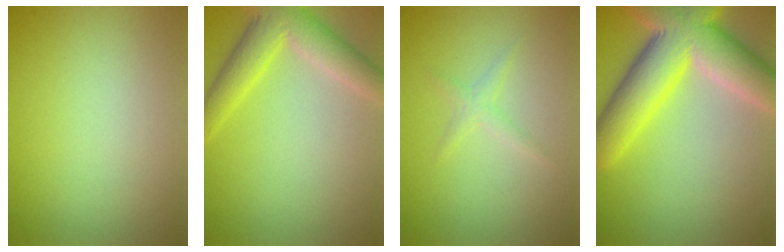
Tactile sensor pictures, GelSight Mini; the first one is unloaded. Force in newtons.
{"total": 5.3, "press": 5.3, "slide": 0.4}
{"total": 1.1, "press": 1.1, "slide": 0.0}
{"total": 11.4, "press": 11.4, "slide": 1.0}